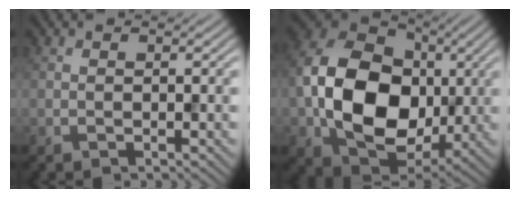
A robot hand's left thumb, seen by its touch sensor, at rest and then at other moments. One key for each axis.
{"total": 16.5, "fx": -1.0, "fy": 12.1, "fz": 11.2, "tx": -0.243, "ty": -0.011, "tz": -0.012}